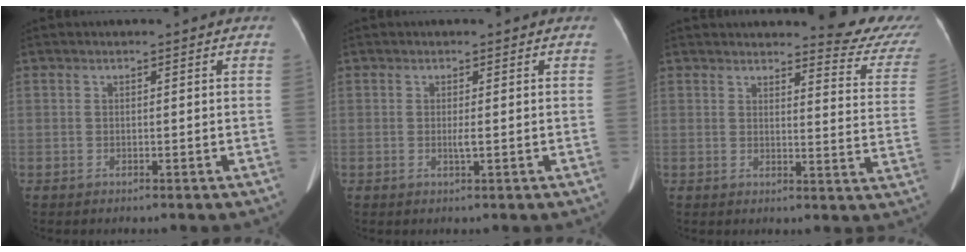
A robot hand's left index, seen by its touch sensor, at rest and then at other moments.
{"total": 1.0, "force": [0.0, -0.1, 1.0], "torque": [-0.024, -0.001, 0.000]}
{"total": 11.6, "force": [11.2, 1.3, 3.0], "torque": [-0.015, -0.060, 0.103]}